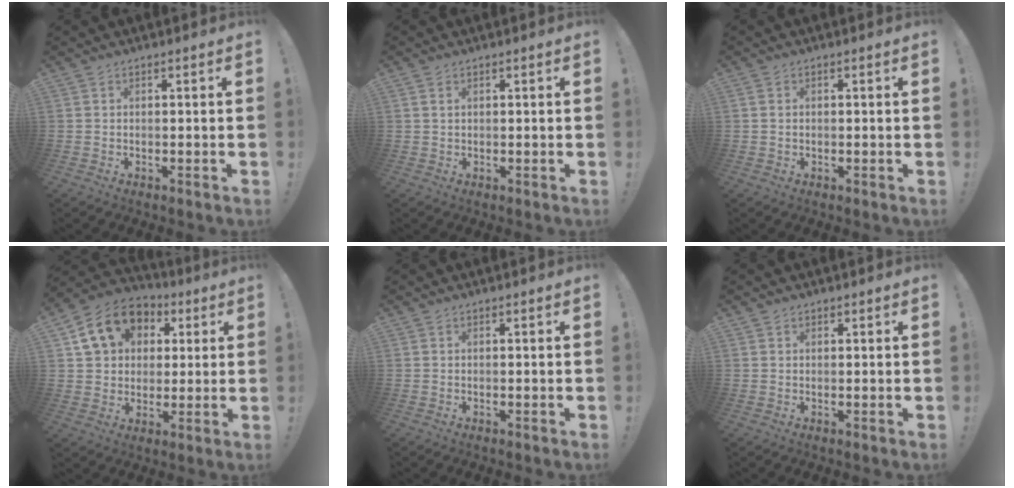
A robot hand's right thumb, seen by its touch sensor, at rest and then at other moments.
{"total": 1.0, "force": [0.7, 0.5, 0.7], "torque": [-0.006, -0.003, 0.011]}
{"total": 1.1, "force": [0.1, 0.9, 0.5], "torque": [-0.016, 0.006, 0.003]}
{"total": 15.2, "force": [5.6, 12.0, 7.3], "torque": [-0.107, -0.009, 0.112]}
{"total": 0.0}
{"total": 0.6, "force": [0.5, 0.4, -0.1], "torque": [0.010, -0.005, 0.008]}